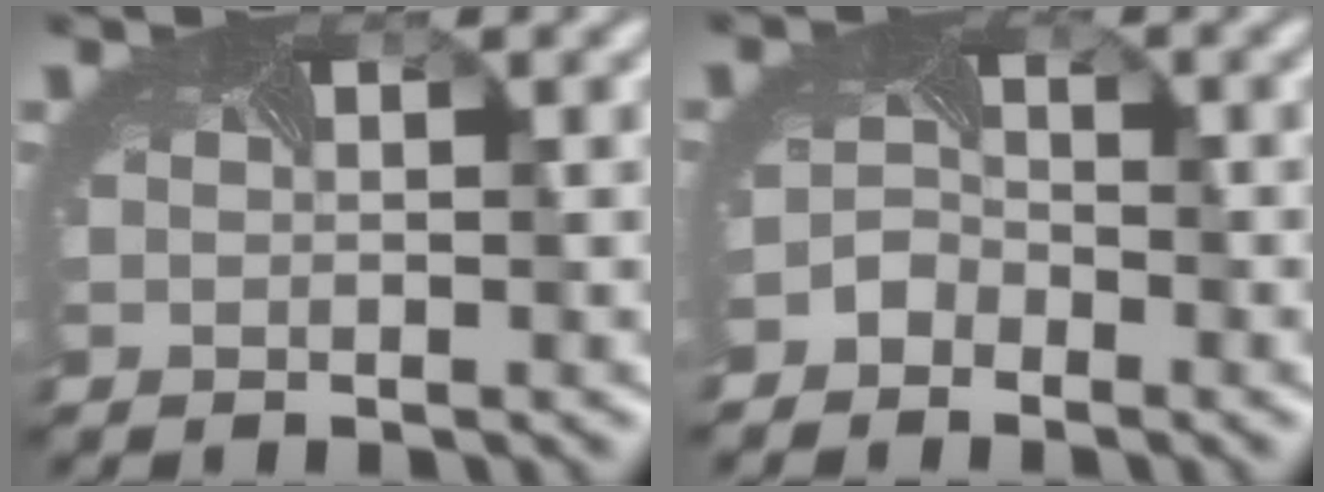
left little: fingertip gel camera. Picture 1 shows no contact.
{"total": 1.9, "force": [-1.7, 0.8, -0.1], "torque": [-0.002, 0.003, -0.035]}